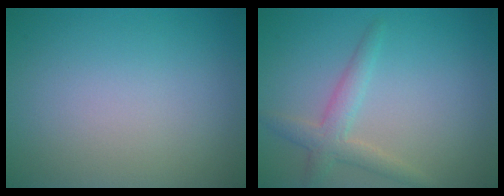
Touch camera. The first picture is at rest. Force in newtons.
{"total": 2.6, "press": 2.6, "slide": 0.1}